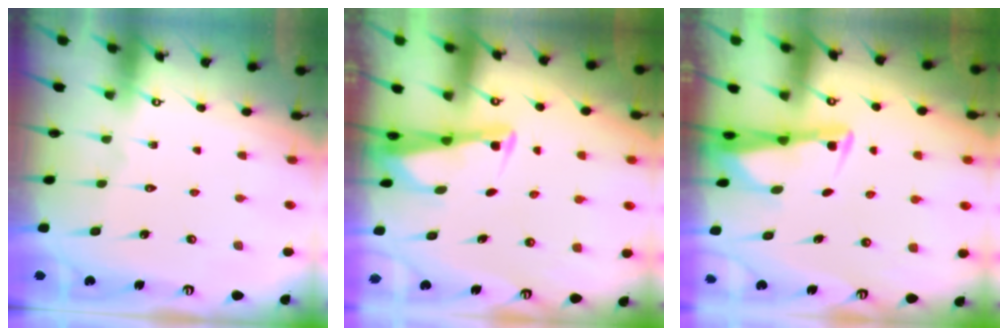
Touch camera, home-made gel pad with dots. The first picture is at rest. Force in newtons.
{"total": 2.7, "press": 2.7, "slide": 0.3}
{"total": 2.8, "press": 2.8, "slide": 0.5}